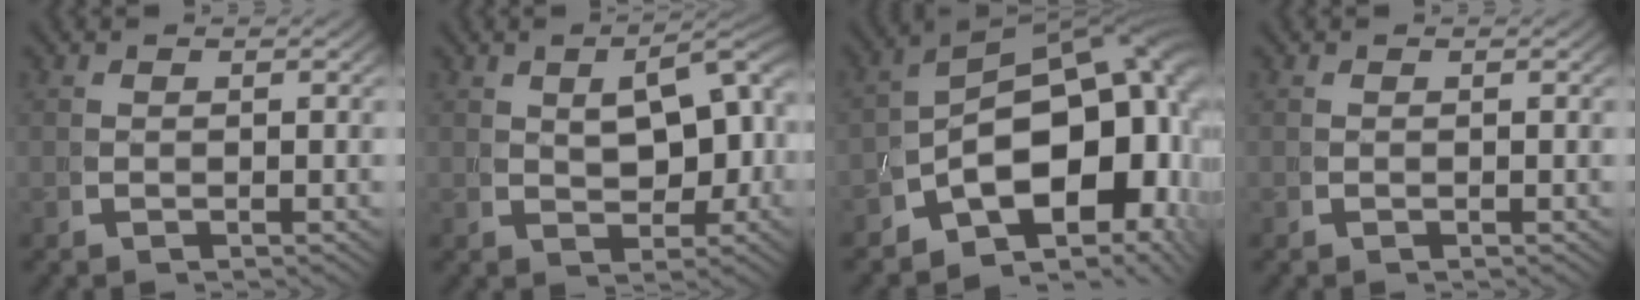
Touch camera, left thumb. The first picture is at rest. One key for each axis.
{"total": 6.0, "fx": 1.0, "fy": 3.5, "fz": 4.8, "tx": -0.058, "ty": -0.002, "tz": 0.027}
{"total": 21.7, "fx": -0.2, "fy": 14.2, "fz": 16.4, "tx": -0.233, "ty": -0.037, "tz": -0.006}
{"total": 0.0}